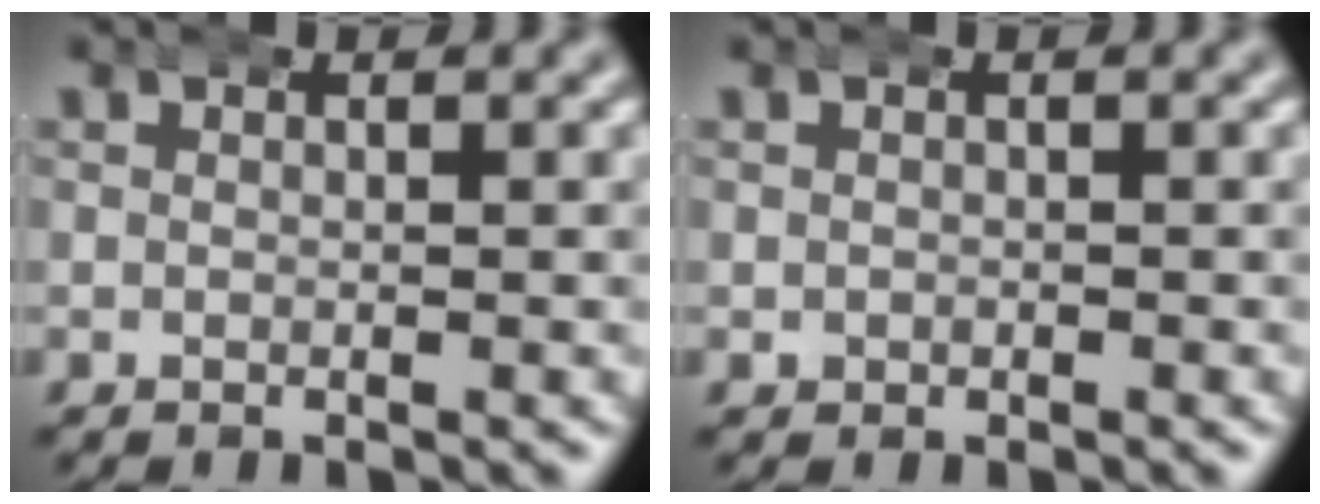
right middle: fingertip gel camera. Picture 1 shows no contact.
{"total": 0.7, "force": [-0.1, 0.6, 0.1], "torque": [-0.007, -0.003, 0.004]}